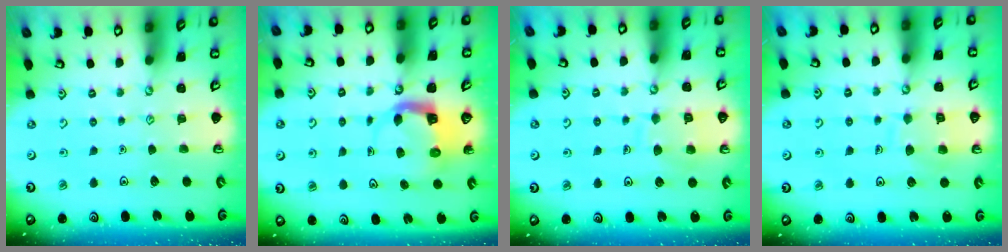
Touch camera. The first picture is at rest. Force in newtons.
{"total": 4.7, "press": 4.7, "slide": 0.5}
{"total": 9.7, "press": 9.7, "slide": 0.9}
{"total": 9.7, "press": 9.7, "slide": 0.9}